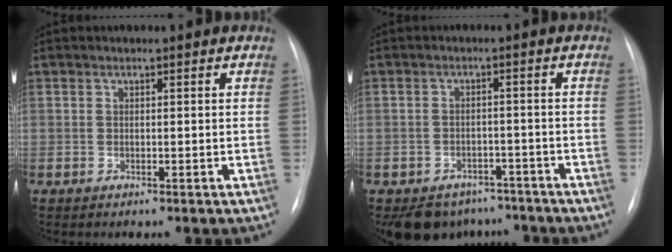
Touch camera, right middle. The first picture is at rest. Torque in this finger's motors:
{"motor_torque": [0.07, -0.17, 0.00, 0.03]}